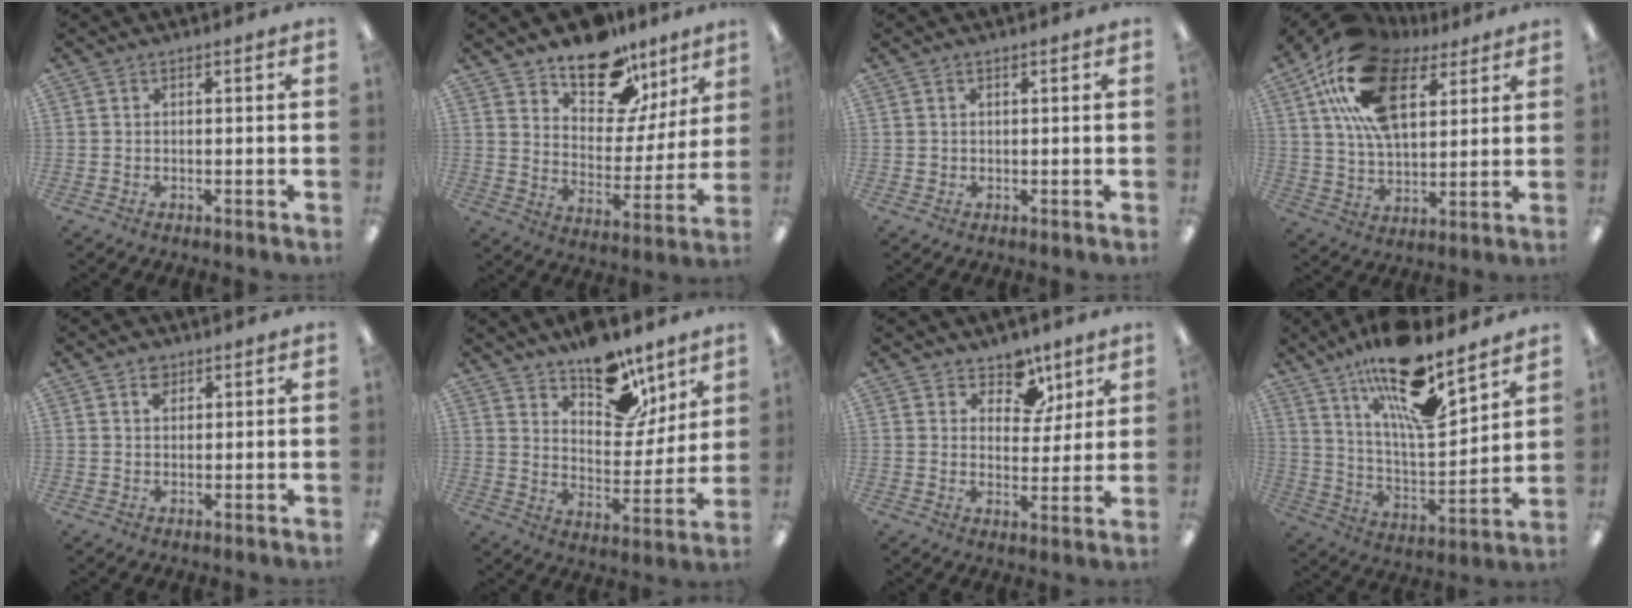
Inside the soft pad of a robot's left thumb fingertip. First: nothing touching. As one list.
[{"total": 15.7, "force": [11.9, 8.1, 6.1], "torque": [-0.091, -0.087, 0.215]}, {"total": 0.8, "force": [0.3, 0.7, 0.0], "torque": [-0.002, 0.003, 0.006]}, {"total": 21.9, "force": [11.2, 11.6, 14.8], "torque": [-0.281, -0.030, 0.198]}, {"total": 2.7, "force": [1.9, 1.6, 1.1], "torque": [-0.009, -0.006, 0.032]}, {"total": 14.1, "force": [11.0, 6.9, 5.5], "torque": [-0.071, -0.082, 0.198]}, {"total": 8.1, "force": [5.9, 5.3, 2.0], "torque": [-0.022, -0.039, 0.106]}, {"total": 19.9, "force": [13.7, 6.4, 12.9], "torque": [-0.220, -0.082, 0.230]}]